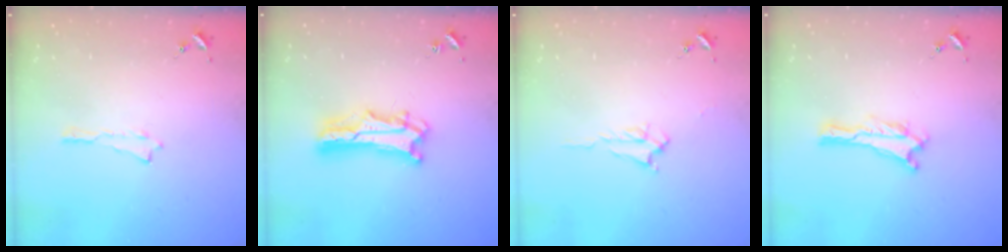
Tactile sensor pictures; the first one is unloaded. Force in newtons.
{"total": 7.6, "press": 7.5, "slide": 0.7}
{"total": 1.7, "press": 1.7, "slide": 0.3}
{"total": 0.0}